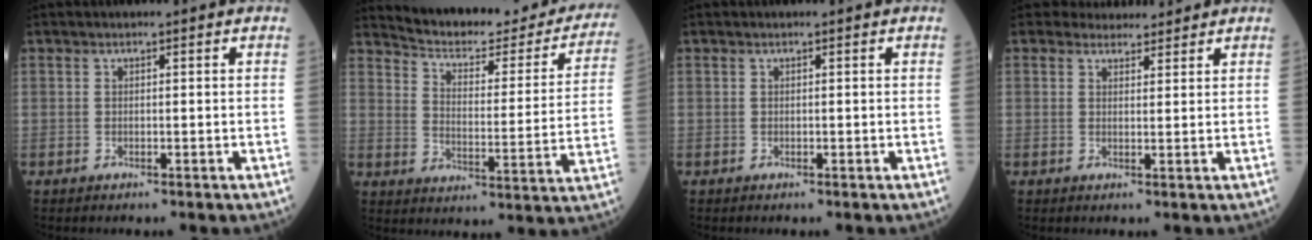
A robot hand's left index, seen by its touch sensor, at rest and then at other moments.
{"total": 22.7, "force": [21.0, 4.9, 7.0], "torque": [-0.083, -0.059, 0.257]}
{"total": 0.0}
{"total": 3.6, "force": [3.4, 1.3, -0.1], "torque": [0.007, 0.006, 0.043]}